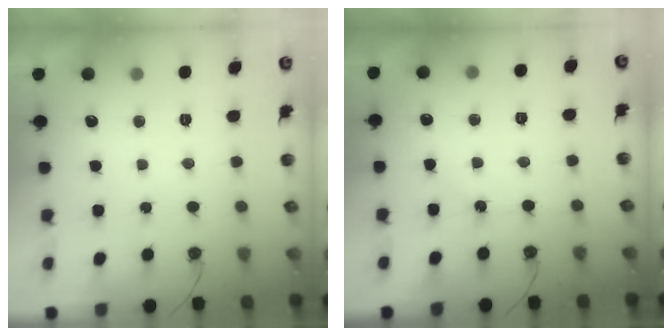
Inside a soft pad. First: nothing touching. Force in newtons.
{"total": 4.1, "press": 4.1, "slide": 0.7}